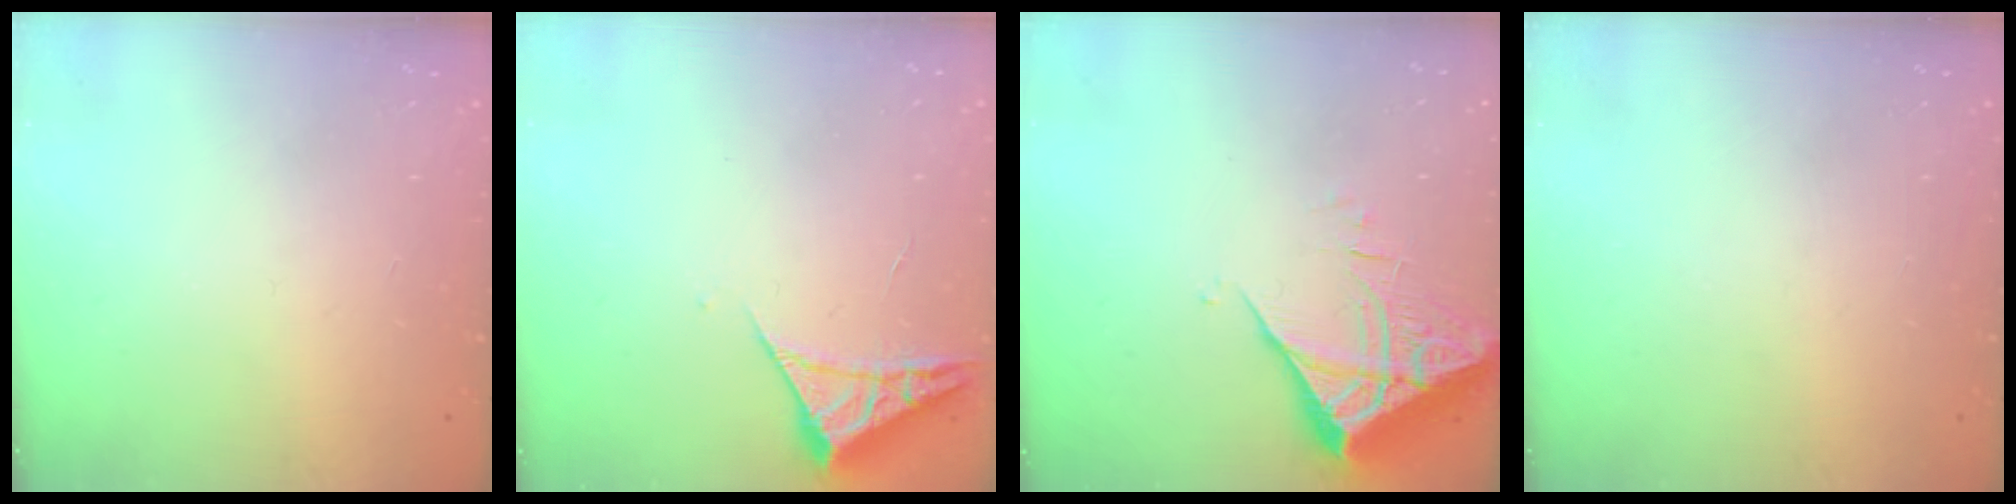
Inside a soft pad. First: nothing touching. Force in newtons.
{"total": 4.2, "press": 4.2, "slide": 0.5}
{"total": 6.6, "press": 6.6, "slide": 0.8}
{"total": 0.0}